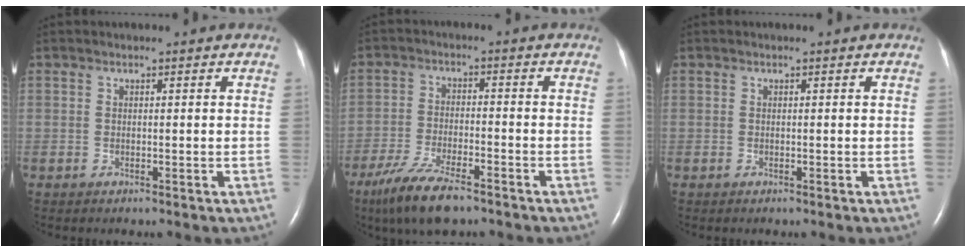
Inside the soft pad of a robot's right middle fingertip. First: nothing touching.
{"total": 9.4, "force": [-6.8, 2.0, 6.2], "torque": [-0.123, -0.021, -0.120]}
{"total": 0.0}